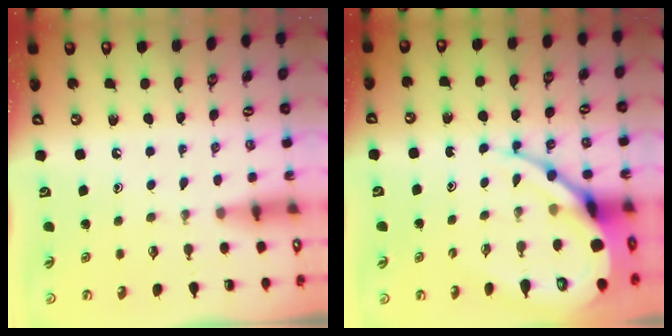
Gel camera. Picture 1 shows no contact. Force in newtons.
{"total": 12.3, "press": 12.2, "slide": 1.4}